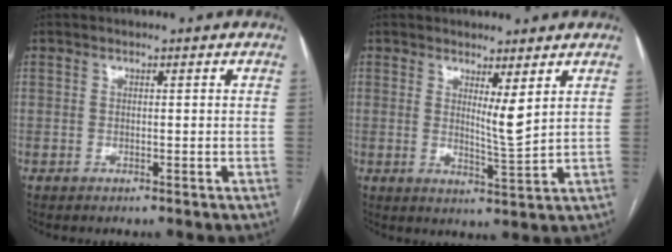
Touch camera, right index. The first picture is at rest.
{"total": 3.8, "force": [1.8, -0.2, 3.3], "torque": [-0.059, -0.018, 0.034]}